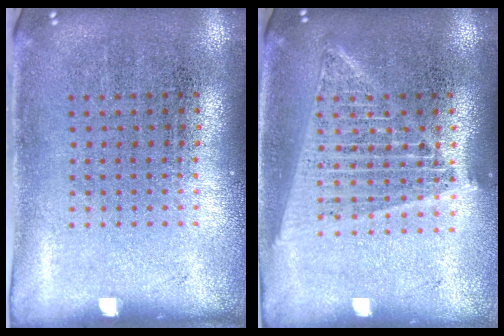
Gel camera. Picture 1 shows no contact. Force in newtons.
{"total": 1.6, "press": 1.5, "slide": 0.7}